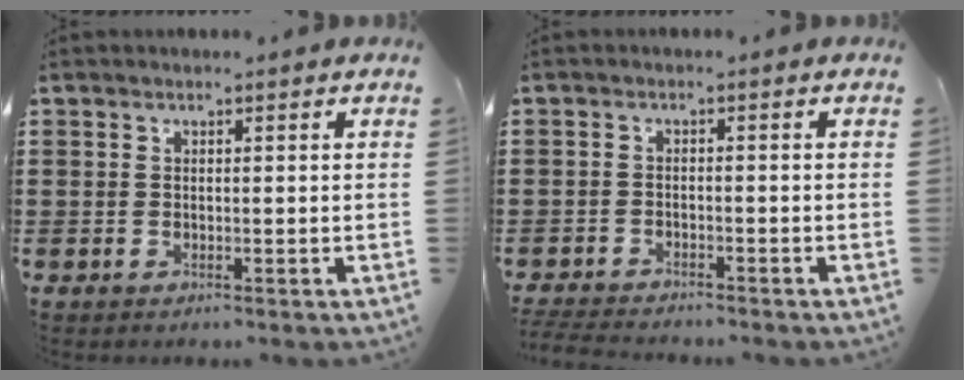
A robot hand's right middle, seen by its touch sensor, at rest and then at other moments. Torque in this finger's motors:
{"motor_torque": [0.02, -0.01, 0.00, 0.01]}